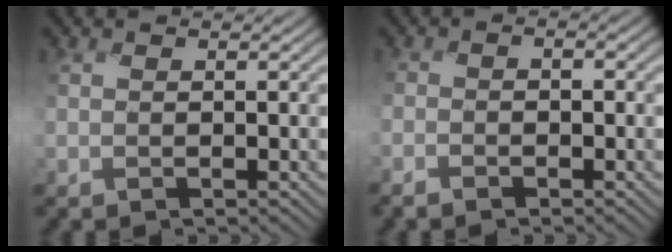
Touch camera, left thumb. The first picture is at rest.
{"total": 1.2, "force": [-1.1, -0.1, -0.3], "torque": [0.011, 0.003, -0.030]}